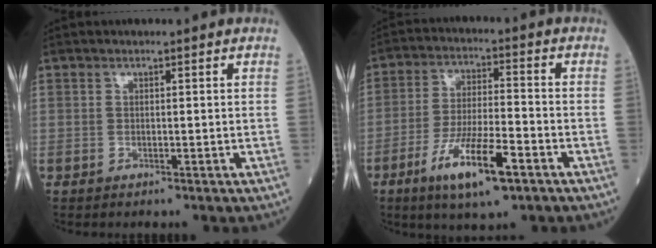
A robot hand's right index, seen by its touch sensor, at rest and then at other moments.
{"total": 11.2, "force": [-5.9, 1.9, 9.4], "torque": [-0.175, -0.015, -0.101]}